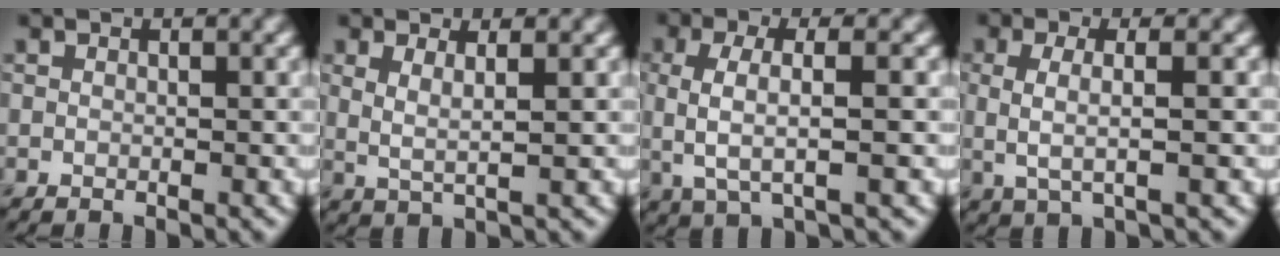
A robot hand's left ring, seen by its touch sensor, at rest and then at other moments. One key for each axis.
{"total": 2.1, "fx": 0.9, "fy": 0.6, "fz": 1.8, "tx": -0.031, "ty": -0.006, "tz": 0.017}
{"total": 4.3, "fx": -0.1, "fy": 1.4, "fz": 4.0, "tx": -0.081, "ty": 0.000, "tz": -0.002}
{"total": 3.1, "fx": 0.1, "fy": 0.9, "fz": 2.9, "tx": -0.057, "ty": -0.003, "tz": 0.001}